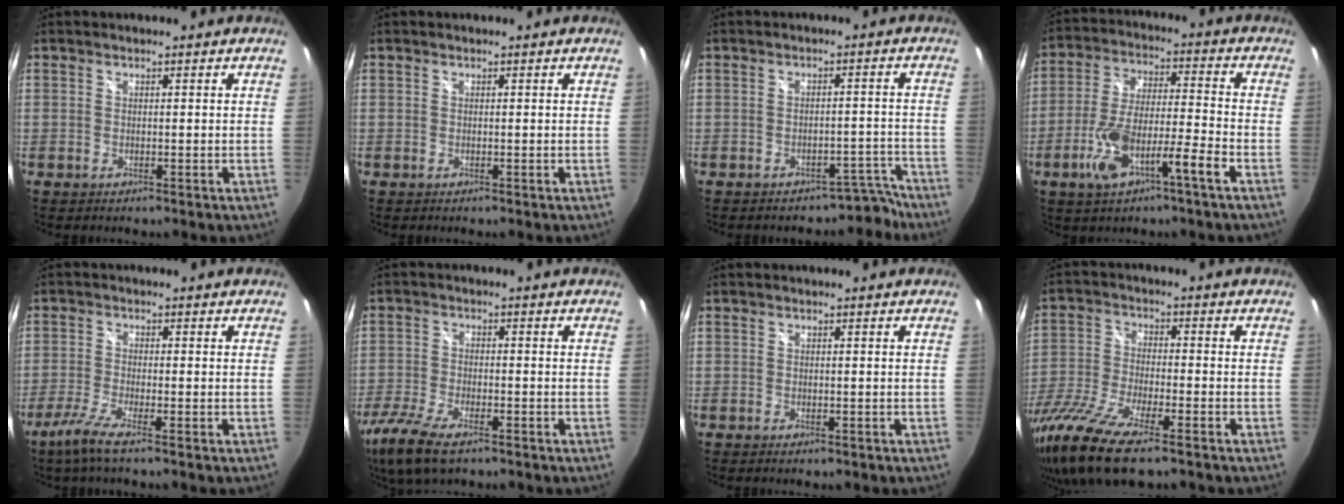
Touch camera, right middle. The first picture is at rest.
{"total": 0.0}
{"total": 5.1, "force": [-4.5, 2.5, 0.4], "torque": [0.011, 0.034, -0.053]}
{"total": 12.2, "force": [-6.2, 2.2, 10.3], "torque": [-0.213, -0.005, -0.111]}
{"total": 5.5, "force": [-3.8, -0.1, 4.0], "torque": [-0.100, -0.013, -0.077]}
{"total": 12.5, "force": [-8.4, 4.6, 8.0], "torque": [-0.195, -0.044, -0.161]}
{"total": 1.0, "force": [-0.7, 0.5, 0.5], "torque": [-0.009, -0.004, -0.011]}
{"total": 16.9, "force": [-11.7, 3.9, 11.5], "torque": [-0.252, -0.053, -0.228]}